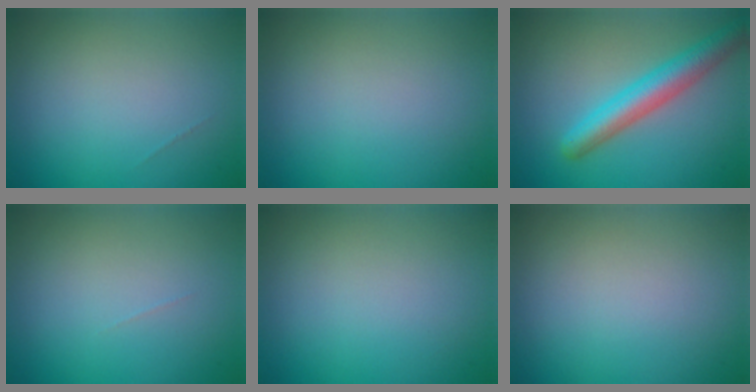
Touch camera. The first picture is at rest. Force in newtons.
{"total": 0.0}
{"total": 4.8, "press": 4.8, "slide": 0.1}
{"total": 0.0}
{"total": 0.0}
{"total": 0.0}